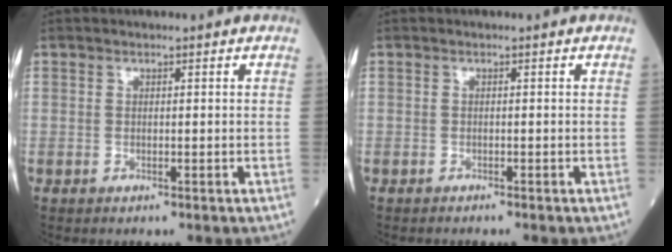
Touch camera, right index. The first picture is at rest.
{"total": 1.5, "force": [-1.4, 0.0, 0.6], "torque": [-0.010, -0.001, -0.017]}